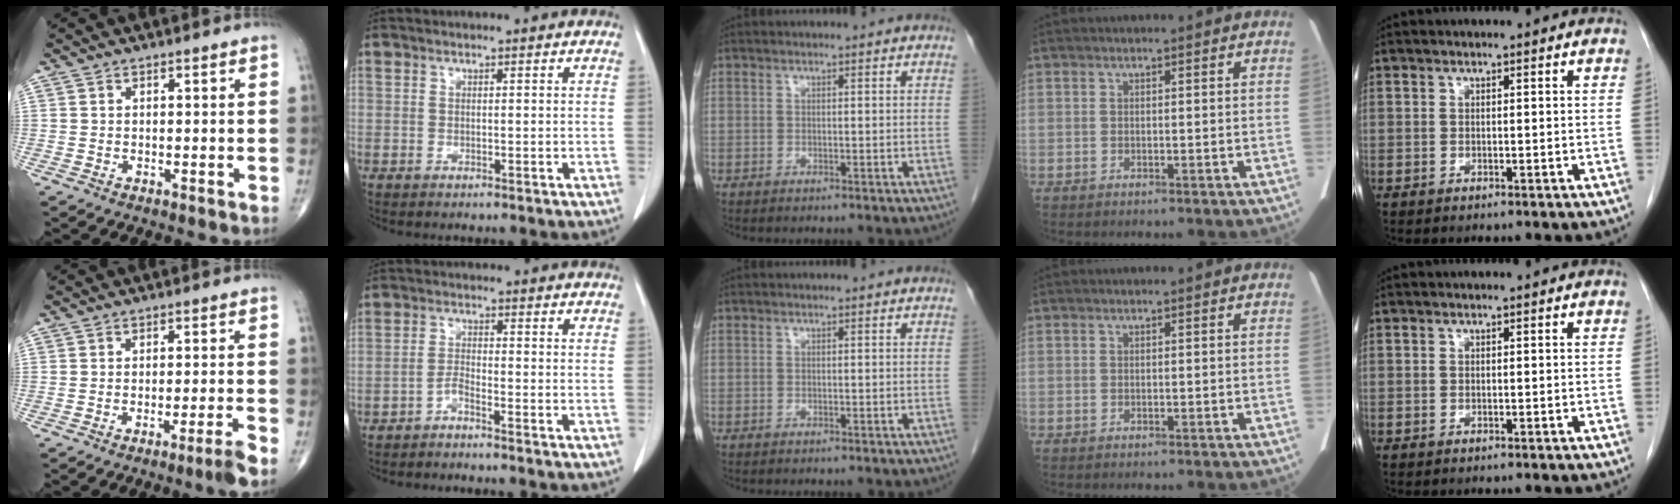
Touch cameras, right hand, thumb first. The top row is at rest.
{"thumb": {"total": 3.5, "force": [-2.4, -0.7, 2.4], "torque": [-0.047, 0.008, -0.043]}, "index": {"total": 2.2, "force": [-1.9, -0.3, 1.2], "torque": [-0.023, 0.002, -0.038]}}